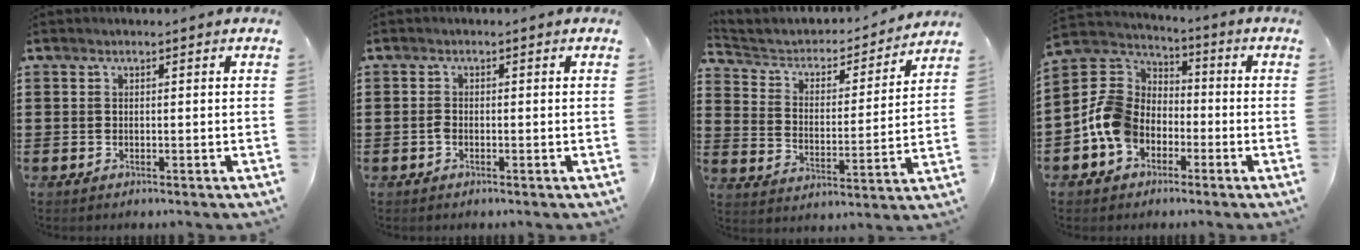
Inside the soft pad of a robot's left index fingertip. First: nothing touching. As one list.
[{"total": 1.1, "force": [-0.5, 0.5, 0.9], "torque": [-0.020, -0.001, -0.010]}, {"total": 3.8, "force": [3.2, 1.8, 1.0], "torque": [-0.043, -0.026, 0.046]}, {"total": 10.0, "force": [-3.3, 8.0, 5.0], "torque": [-0.153, 0.013, -0.071]}]